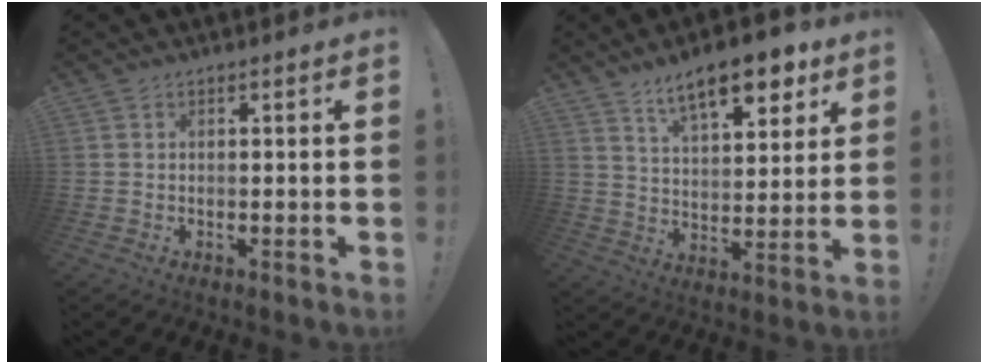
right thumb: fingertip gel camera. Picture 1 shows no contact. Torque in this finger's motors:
{"motor_torque": [-0.66, 1.44, -0.06, 0.42, 0.34]}